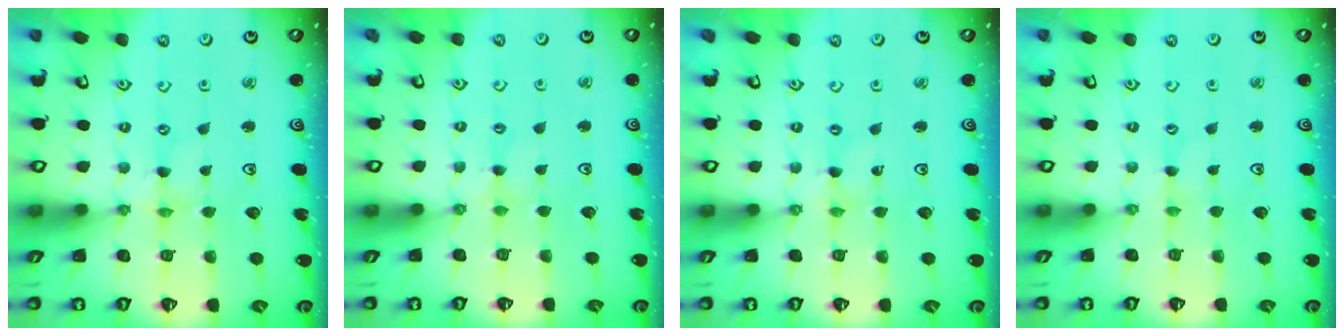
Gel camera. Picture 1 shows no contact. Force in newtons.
{"total": 3.2, "press": 3.1, "slide": 0.5}
{"total": 0.0}
{"total": 0.0}